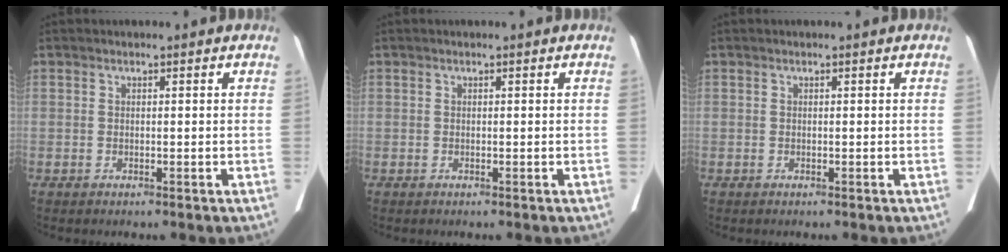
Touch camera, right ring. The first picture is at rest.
{"total": 0.0}
{"total": 0.0}